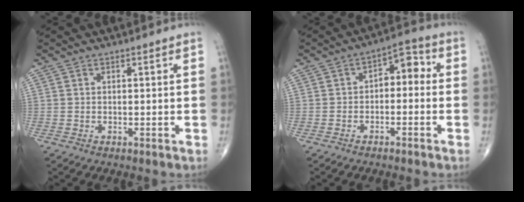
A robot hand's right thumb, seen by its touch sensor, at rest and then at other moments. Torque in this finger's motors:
{"motor_torque": [1.33, 0.97, 0.11, -0.36, 0.00]}